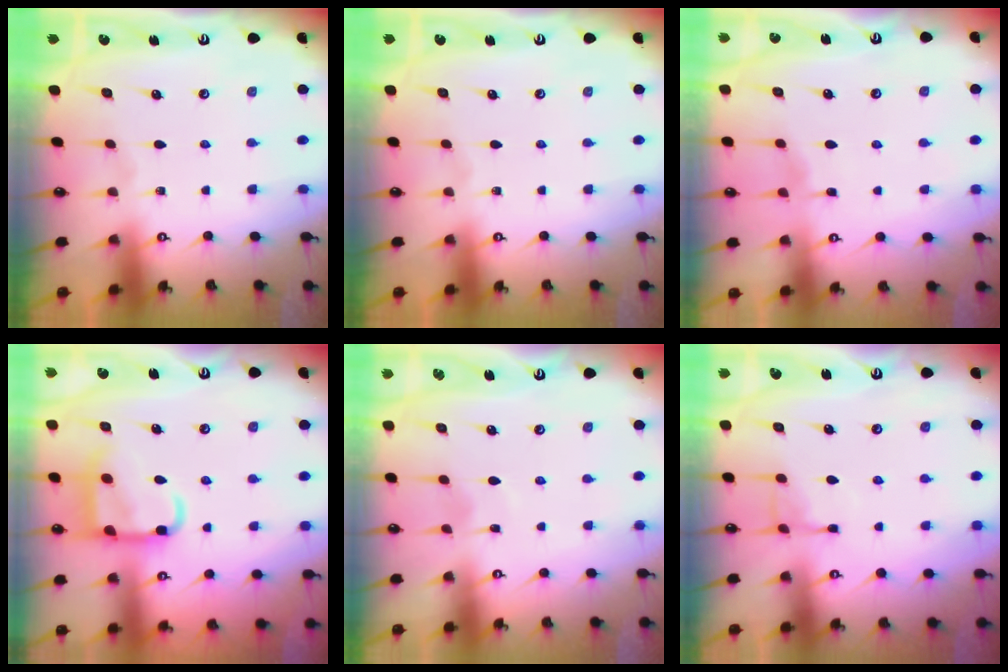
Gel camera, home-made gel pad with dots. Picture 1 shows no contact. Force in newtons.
{"total": 0.0}
{"total": 3.0, "press": 3.0, "slide": 0.2}
{"total": 13.1, "press": 13.0, "slide": 1.6}
{"total": 3.5, "press": 3.4, "slide": 0.5}
{"total": 5.6, "press": 5.6, "slide": 0.8}